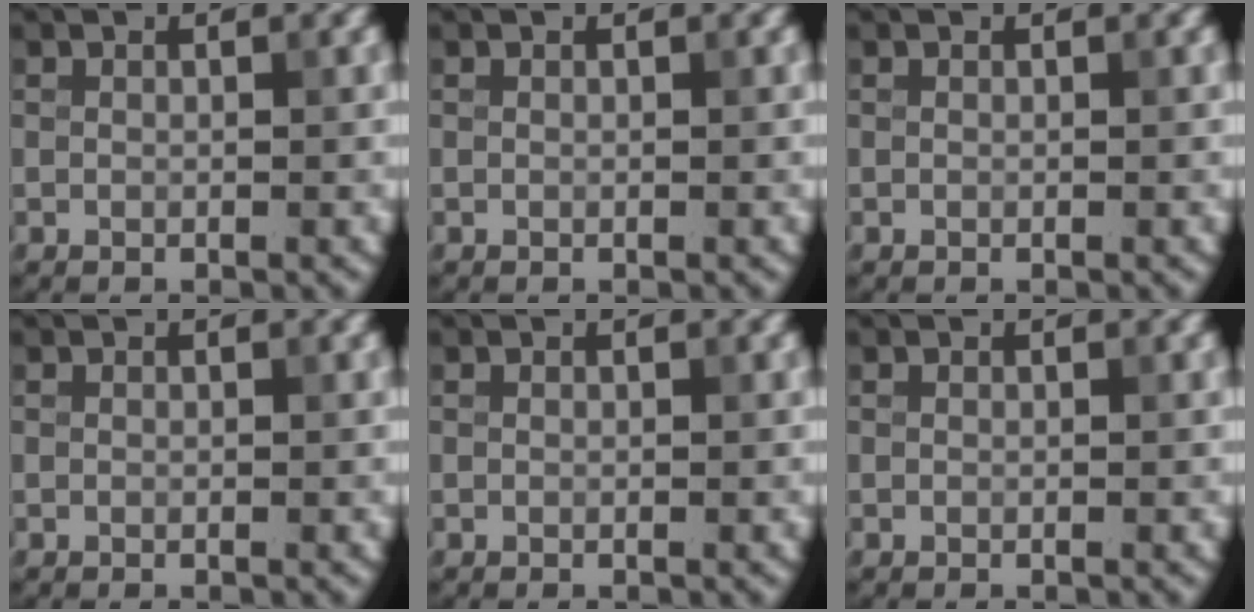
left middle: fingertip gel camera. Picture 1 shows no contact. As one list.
[{"total": 0.0}, {"total": 0.0}, {"total": 0.0}, {"total": 0.0}, {"total": 0.0}]